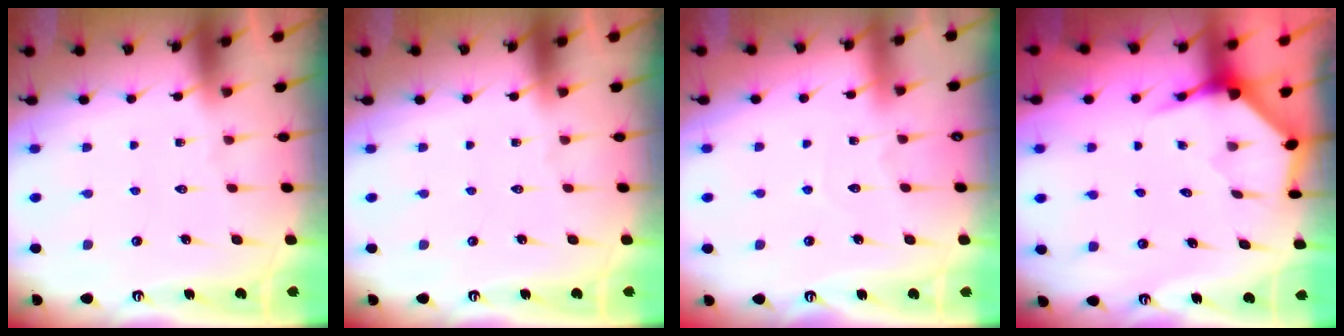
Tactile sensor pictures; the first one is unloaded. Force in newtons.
{"total": 0.0}
{"total": 3.7, "press": 3.7, "slide": 0.3}
{"total": 4.0, "press": 3.9, "slide": 0.4}